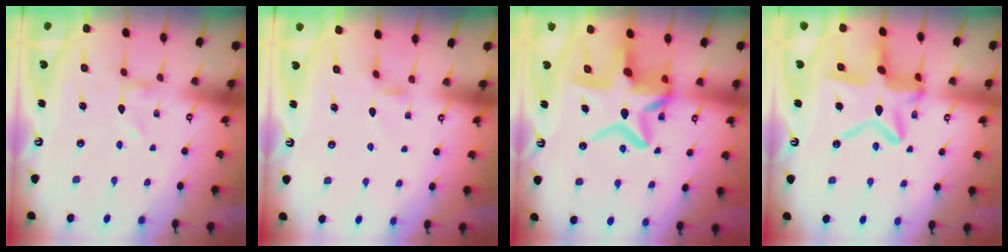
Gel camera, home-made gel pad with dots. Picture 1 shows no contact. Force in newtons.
{"total": 2.7, "press": 2.7, "slide": 0.5}
{"total": 17.3, "press": 17.1, "slide": 2.0}
{"total": 16.2, "press": 16.2, "slide": 1.5}